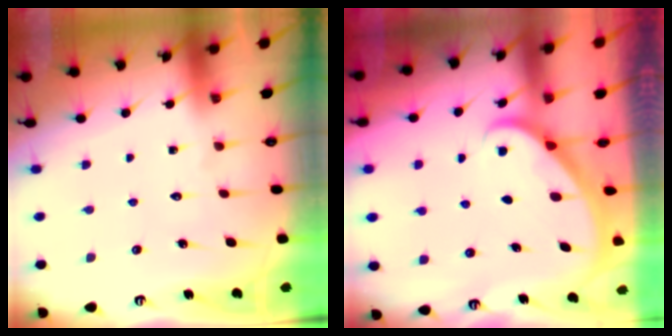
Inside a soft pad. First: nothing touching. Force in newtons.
{"total": 1.9, "press": 1.9, "slide": 0.1}